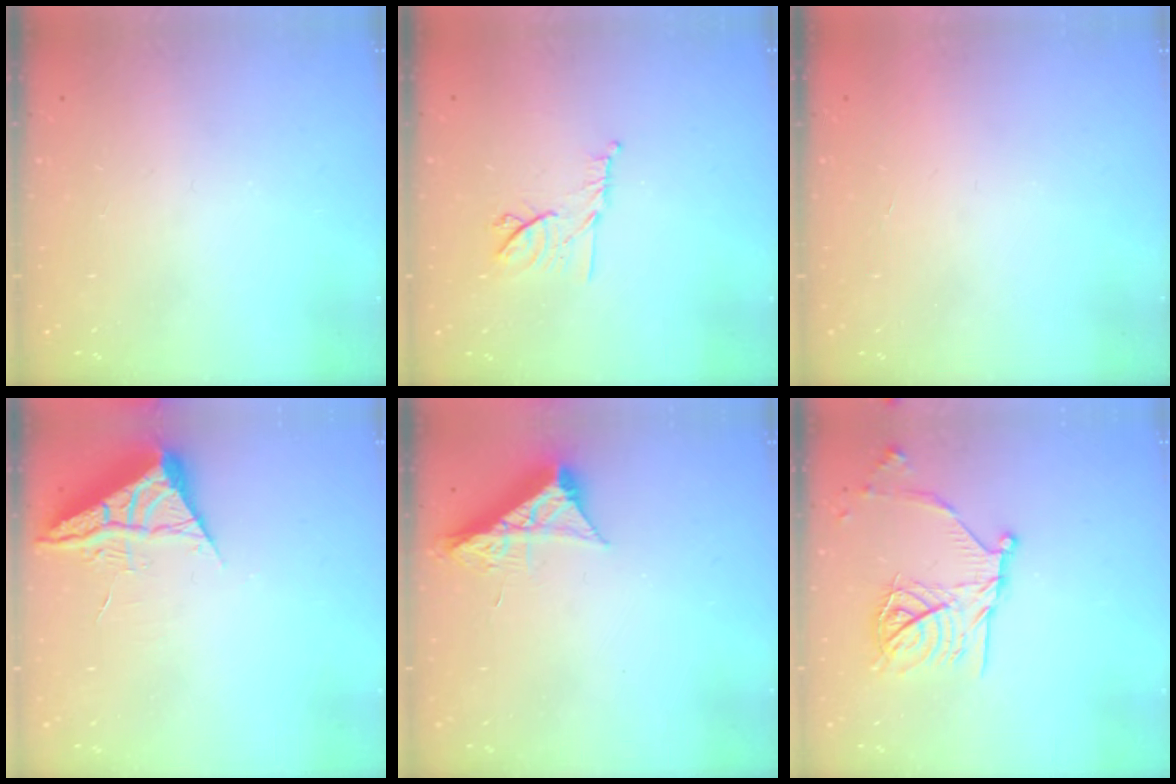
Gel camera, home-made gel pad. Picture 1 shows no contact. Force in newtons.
{"total": 9.7, "press": 9.7, "slide": 0.6}
{"total": 1.6, "press": 1.5, "slide": 0.1}
{"total": 6.3, "press": 6.3, "slide": 0.9}
{"total": 8.9, "press": 8.9, "slide": 0.4}
{"total": 18.2, "press": 18.2, "slide": 1.2}